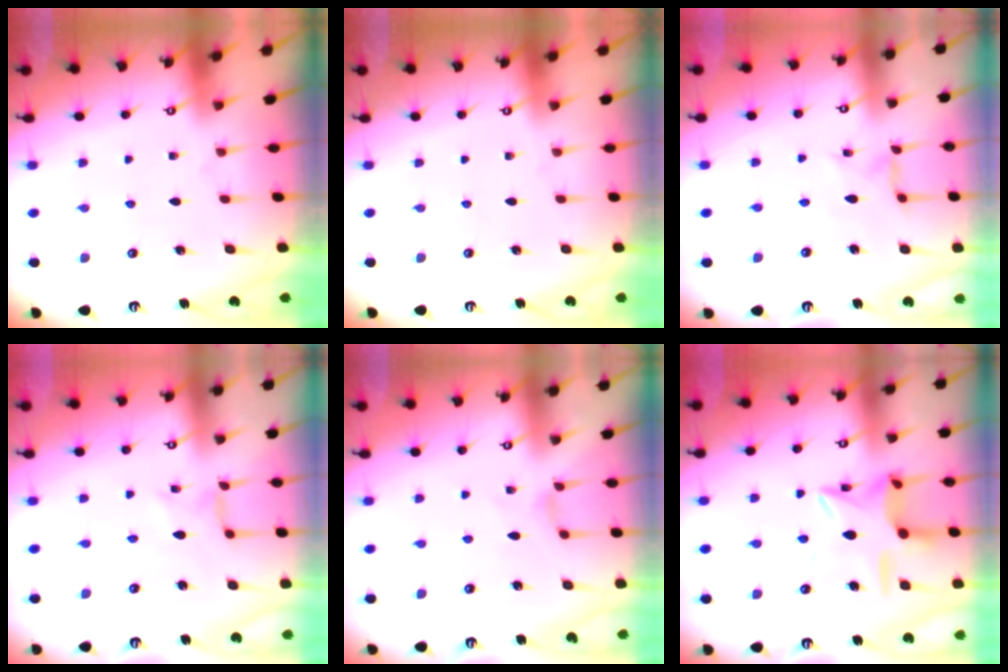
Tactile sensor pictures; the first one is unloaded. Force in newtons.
{"total": 0.0}
{"total": 2.8, "press": 2.8, "slide": 0.3}
{"total": 1.1, "press": 1.0, "slide": 0.3}
{"total": 1.4, "press": 1.3, "slide": 0.4}
{"total": 14.1, "press": 14.1, "slide": 1.0}